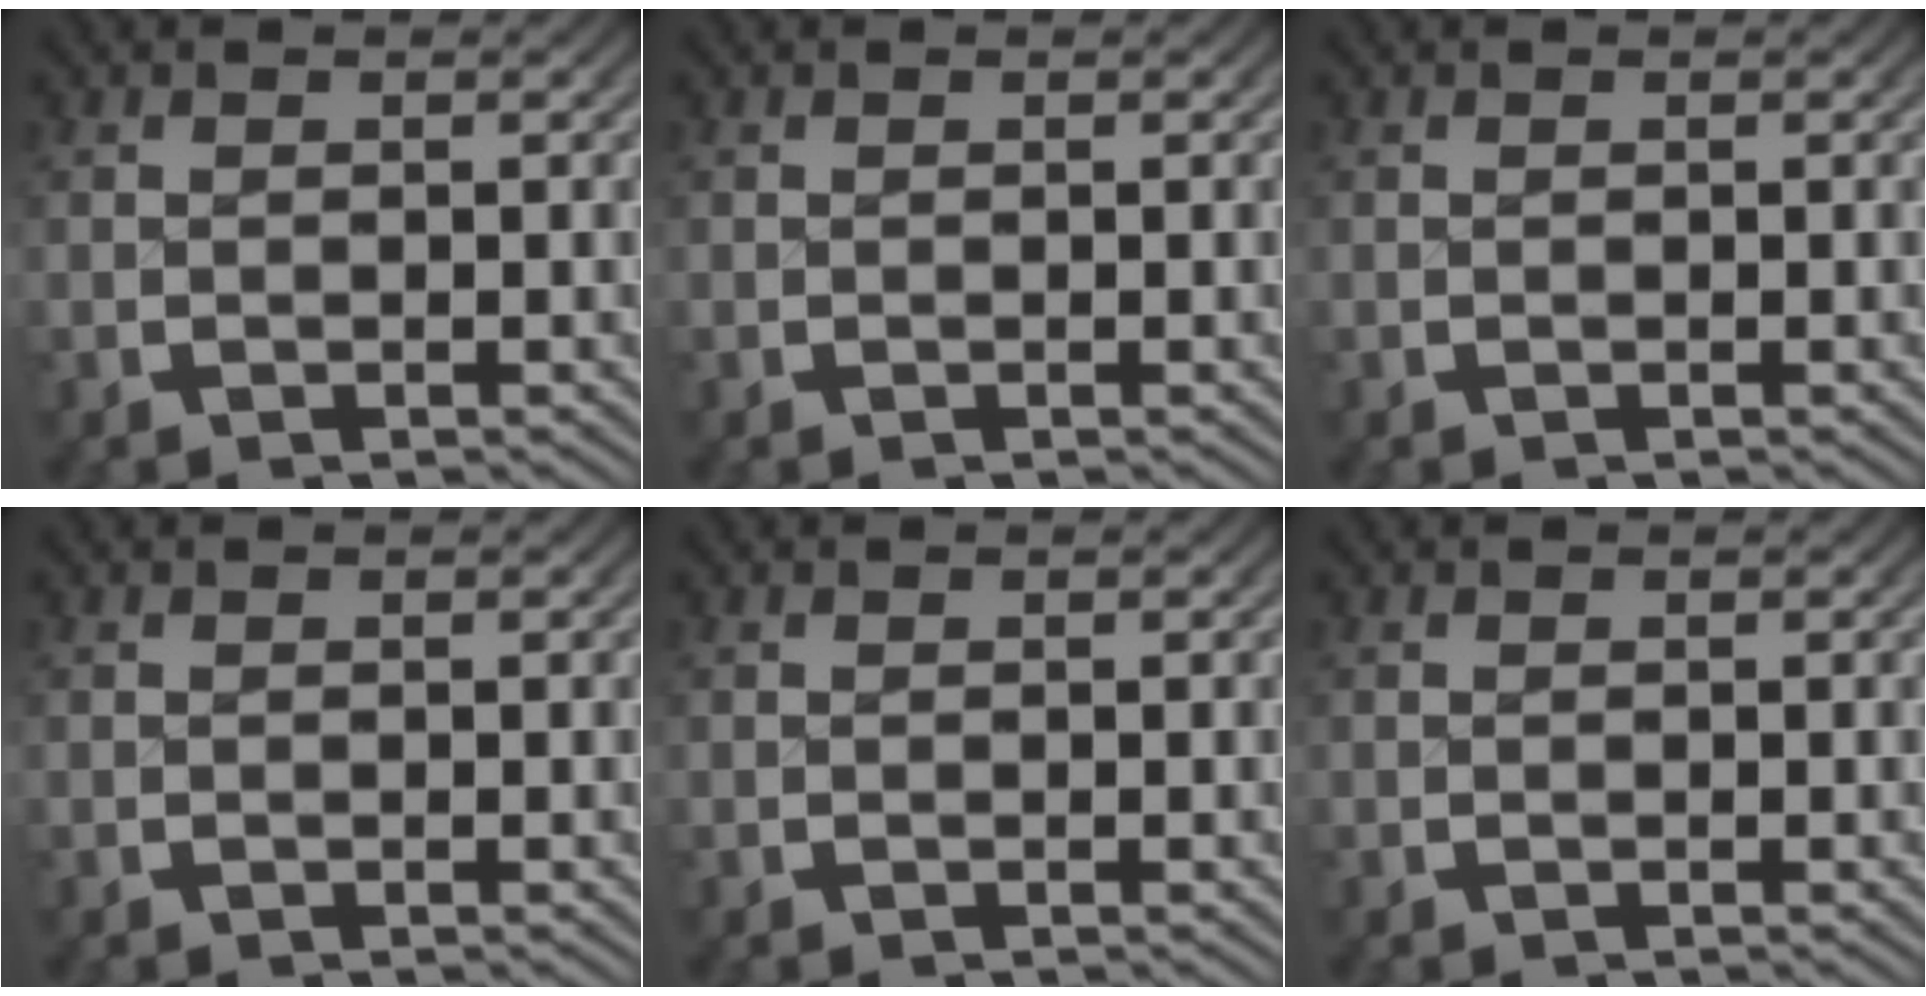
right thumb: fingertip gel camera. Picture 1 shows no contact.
{"total": 0.0}
{"total": 0.0}
{"total": 0.0}
{"total": 0.0}
{"total": 0.0}